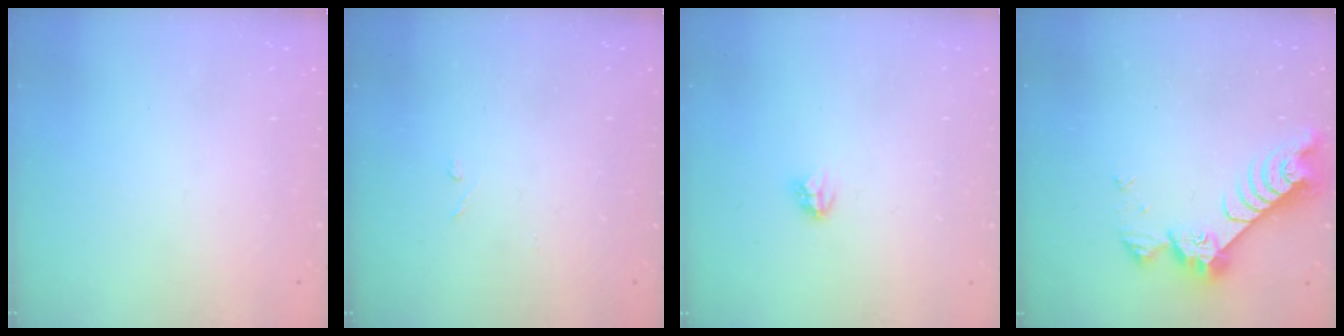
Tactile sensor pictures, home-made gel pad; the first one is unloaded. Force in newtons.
{"total": 3.1, "press": 3.0, "slide": 0.4}
{"total": 2.7, "press": 2.7, "slide": 0.3}
{"total": 8.5, "press": 8.5, "slide": 0.9}